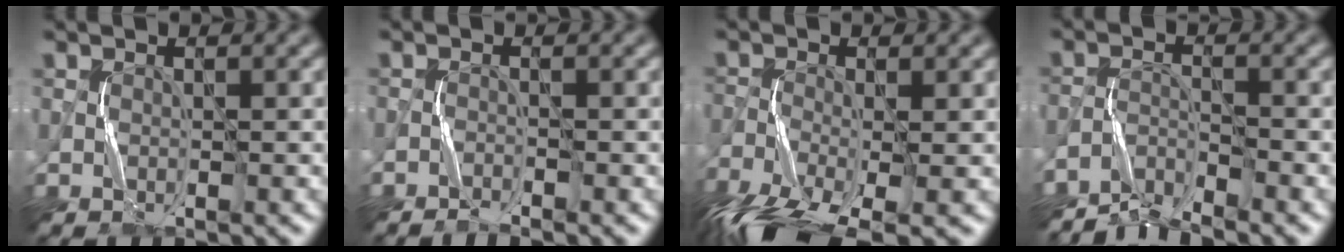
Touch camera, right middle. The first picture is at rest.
{"total": 1.1, "force": [-1.0, -0.4, -0.1], "torque": [0.001, 0.007, -0.024]}
{"total": 8.7, "force": [-6.1, 3.0, 5.4], "torque": [-0.122, -0.028, -0.120]}
{"total": 3.0, "force": [-3.0, -0.3, 0.0], "torque": [0.000, 0.007, -0.067]}